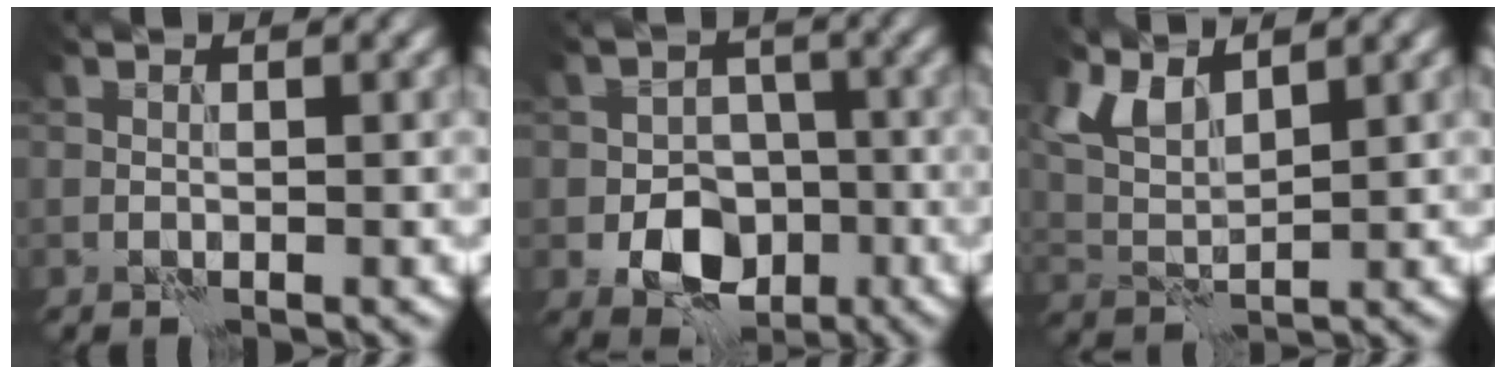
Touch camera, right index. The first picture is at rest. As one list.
[{"total": 6.9, "force": [-2.5, 5.2, 3.7], "torque": [-0.044, -0.009, -0.047]}, {"total": 4.0, "force": [2.7, 1.7, 2.4], "torque": [-0.060, -0.001, 0.055]}]